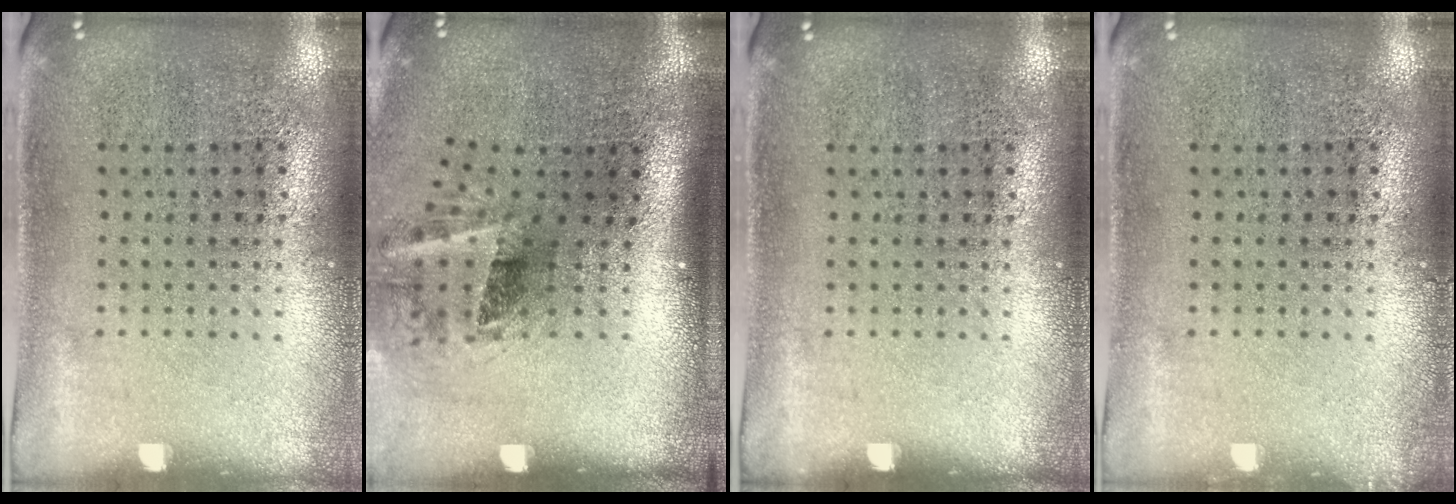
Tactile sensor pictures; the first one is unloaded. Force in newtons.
{"total": 2.0, "press": 1.2, "slide": 1.6}
{"total": 0.0}
{"total": 0.6, "press": 0.6, "slide": 0.2}